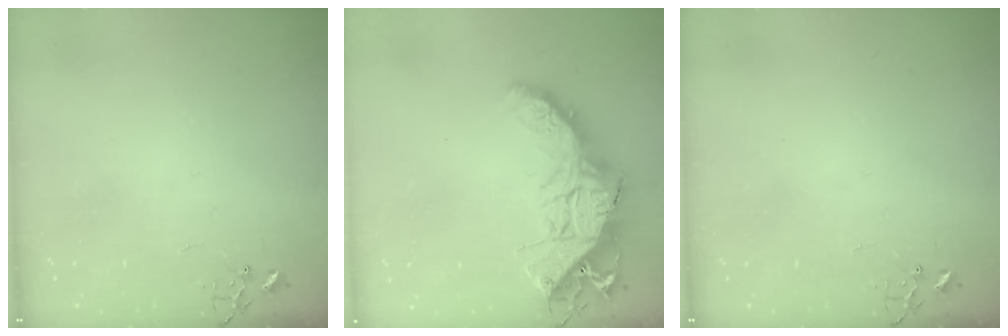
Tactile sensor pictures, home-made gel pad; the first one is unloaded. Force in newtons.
{"total": 20.4, "press": 20.4, "slide": 1.7}
{"total": 0.0}